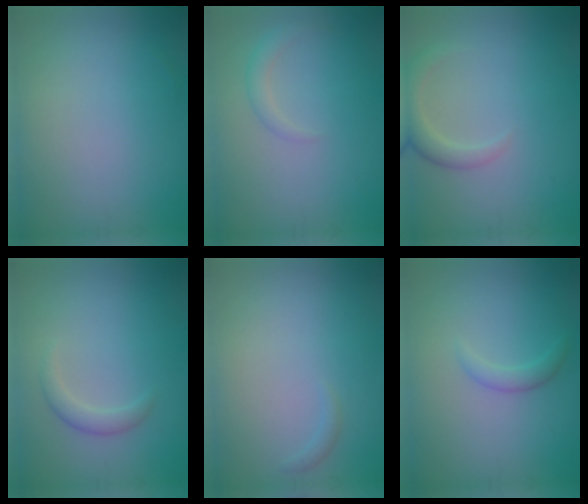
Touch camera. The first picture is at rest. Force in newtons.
{"total": 1.3, "press": 1.3, "slide": 0.1}
{"total": 2.4, "press": 2.3, "slide": 0.3}
{"total": 1.6, "press": 1.6, "slide": 0.0}
{"total": 0.6, "press": 0.6, "slide": 0.1}
{"total": 1.3, "press": 1.3, "slide": 0.0}